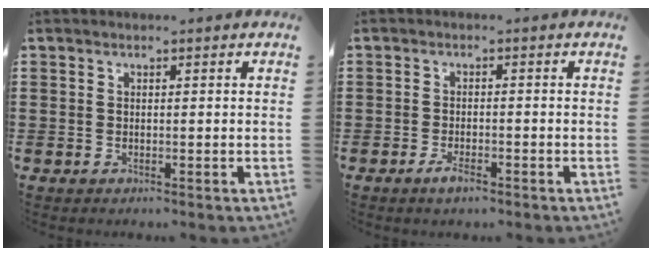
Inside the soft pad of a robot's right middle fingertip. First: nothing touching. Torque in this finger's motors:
{"motor_torque": [1.32, -0.45, 0.44, 0.15]}